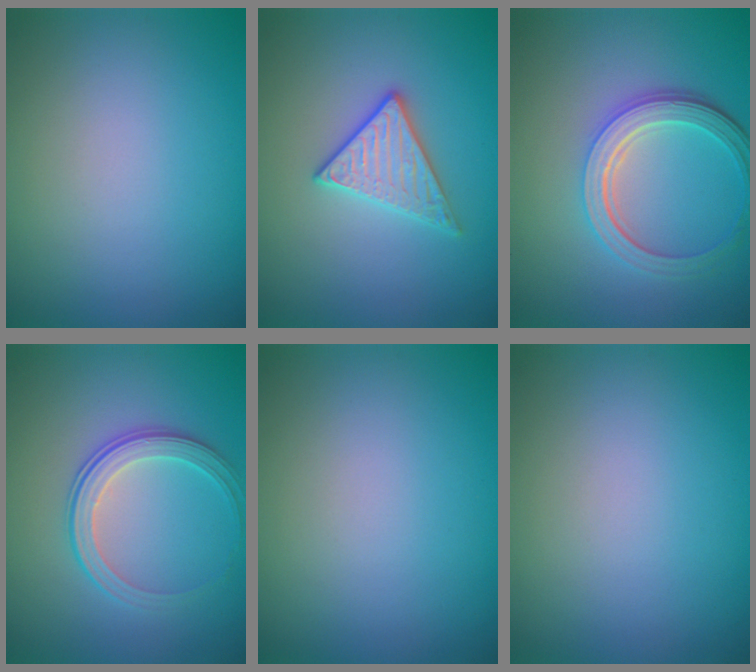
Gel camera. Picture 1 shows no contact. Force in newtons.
{"total": 2.8, "press": 2.7, "slide": 0.6}
{"total": 5.0, "press": 3.8, "slide": 3.2}
{"total": 2.8, "press": 2.2, "slide": 1.8}
{"total": 0.0}
{"total": 0.0}